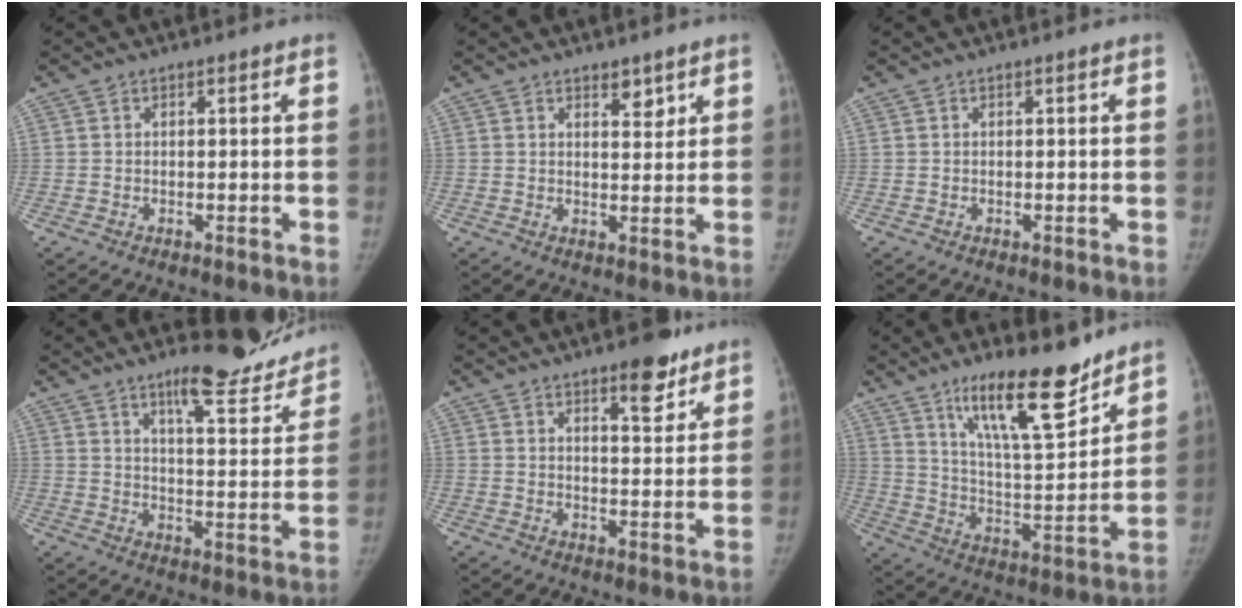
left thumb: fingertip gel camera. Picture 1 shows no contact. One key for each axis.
{"total": 3.1, "fx": 2.2, "fy": 1.6, "fz": 1.6, "tx": -0.007, "ty": -0.015, "tz": 0.035}
{"total": 0.0}
{"total": 14.2, "fx": 12.0, "fy": 3.3, "fz": 6.8, "tx": -0.059, "ty": -0.087, "tz": 0.163}
{"total": 7.4, "fx": 5.0, "fy": 2.7, "fz": 4.8, "tx": -0.046, "ty": -0.031, "tz": 0.069}
{"total": 17.9, "fx": 12.6, "fy": 4.7, "fz": 11.7, "tx": -0.158, "ty": -0.086, "tz": 0.218}